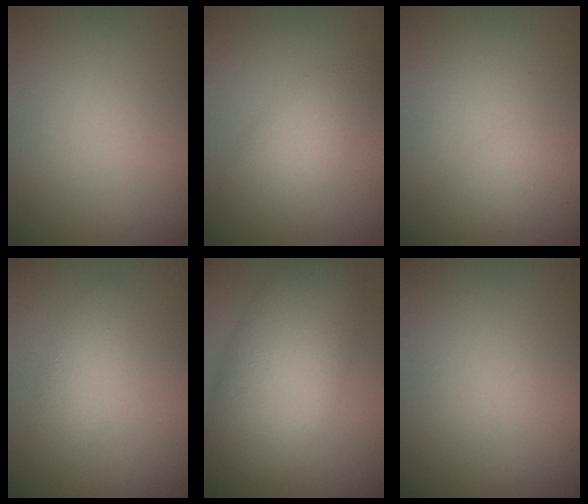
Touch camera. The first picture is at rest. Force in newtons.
{"total": 3.0, "press": 3.0, "slide": 0.1}
{"total": 1.3, "press": 1.3, "slide": 0.0}
{"total": 1.9, "press": 1.9, "slide": 0.1}
{"total": 8.8, "press": 8.8, "slide": 0.4}
{"total": 0.0}